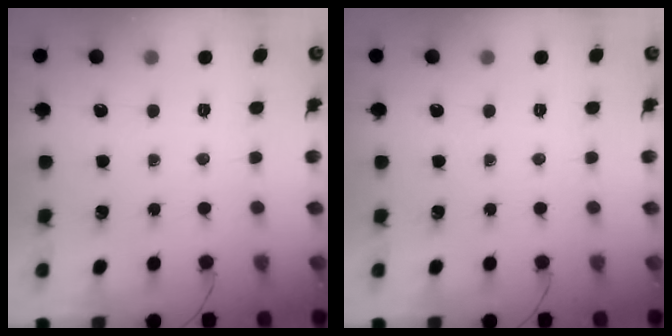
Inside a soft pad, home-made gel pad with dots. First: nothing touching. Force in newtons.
{"total": 0.0}